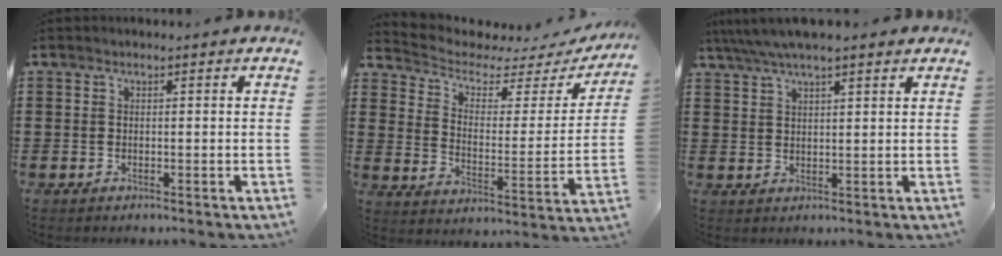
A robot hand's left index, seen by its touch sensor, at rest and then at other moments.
{"total": 3.8, "force": [3.0, 1.6, 1.7], "torque": [-0.054, -0.026, 0.043]}
{"total": 4.4, "force": [3.5, 0.6, 2.5], "torque": [-0.056, -0.002, 0.063]}